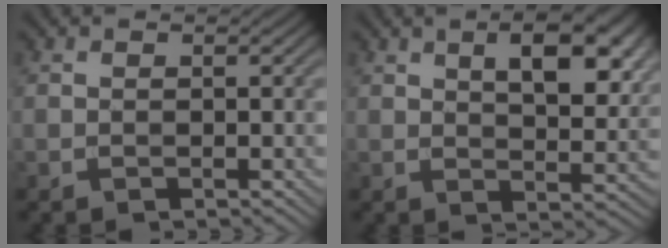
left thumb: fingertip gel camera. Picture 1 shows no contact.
{"total": 9.2, "force": [3.4, 4.1, 7.5], "torque": [-0.114, 0.004, 0.055]}